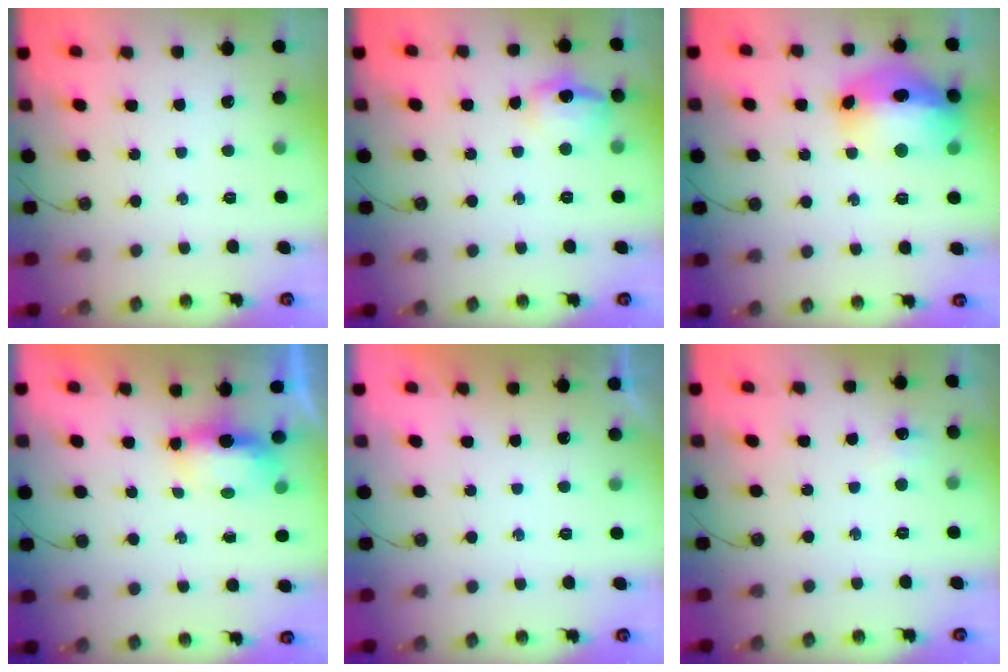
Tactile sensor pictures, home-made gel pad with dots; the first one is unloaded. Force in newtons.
{"total": 11.7, "press": 11.7, "slide": 0.8}
{"total": 18.5, "press": 18.4, "slide": 1.8}
{"total": 6.0, "press": 5.9, "slide": 0.8}
{"total": 0.0}
{"total": 4.3, "press": 4.3, "slide": 0.6}